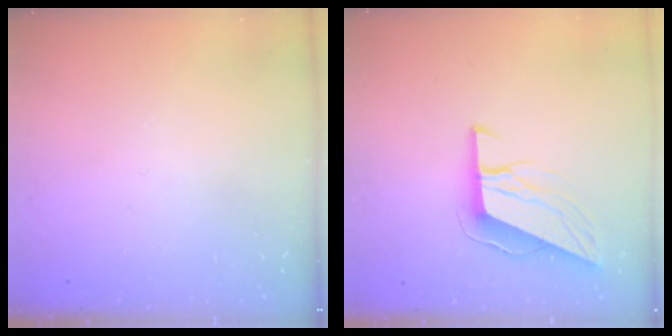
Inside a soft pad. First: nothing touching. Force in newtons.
{"total": 9.8, "press": 9.6, "slide": 2.3}